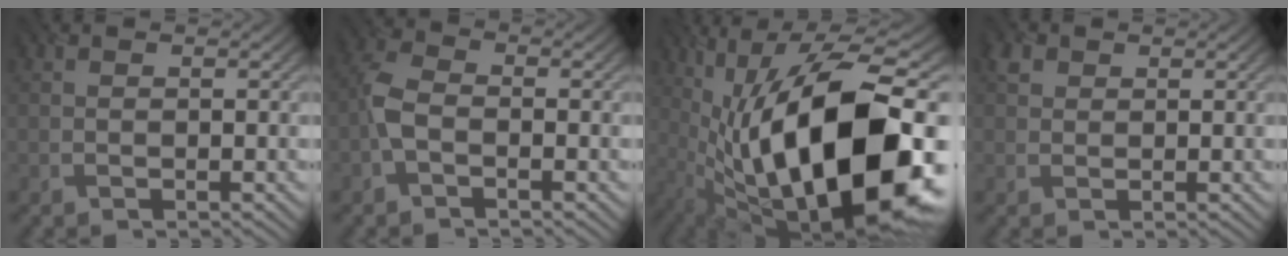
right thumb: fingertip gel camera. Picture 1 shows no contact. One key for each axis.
{"total": 3.9, "fx": -1.4, "fy": 2.3, "fz": 2.8, "tx": -0.076, "ty": 0.005, "tz": -0.040}
{"total": 20.9, "fx": -1.5, "fy": 8.1, "fz": 19.2, "tx": -0.320, "ty": 0.006, "tz": -0.030}
{"total": 1.8, "fx": 0.9, "fy": 1.4, "fz": 0.7, "tx": -0.017, "ty": 0.003, "tz": 0.015}